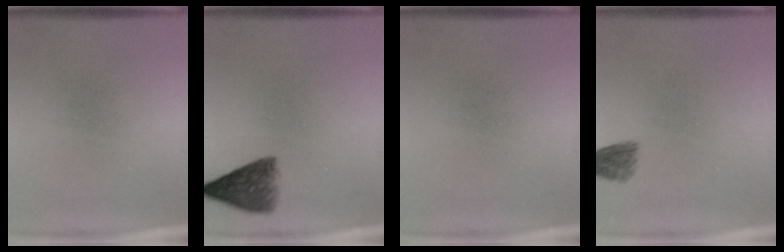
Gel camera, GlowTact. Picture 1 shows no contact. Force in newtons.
{"total": 5.4}
{"total": 0.0}
{"total": 2.4}